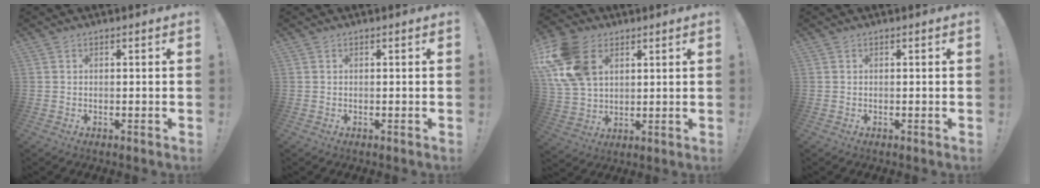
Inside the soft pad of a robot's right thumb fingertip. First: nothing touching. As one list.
[{"total": 0.0}, {"total": 17.7, "force": [6.5, 12.6, 10.6], "torque": [-0.211, -0.023, 0.124]}, {"total": 0.0}]